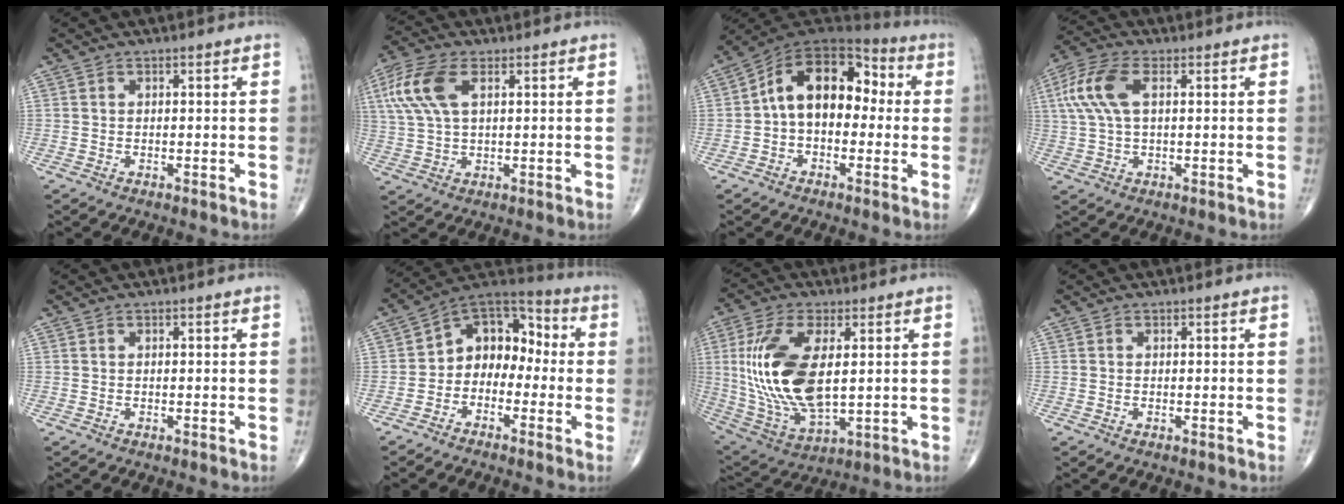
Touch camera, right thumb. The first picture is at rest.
{"total": 10.0, "force": [3.5, 4.9, 8.0], "torque": [-0.195, 0.012, 0.070]}
{"total": 14.7, "force": [0.5, 9.6, 11.1], "torque": [-0.142, 0.052, -0.008]}
{"total": 9.6, "force": [2.4, 4.6, 8.0], "torque": [-0.195, 0.020, 0.044]}
{"total": 0.0}
{"total": 11.1, "force": [-1.4, 8.4, 7.1], "torque": [-0.065, 0.055, -0.045]}
{"total": 19.5, "force": [2.3, 9.5, 16.9], "torque": [-0.355, -0.017, 0.054]}
{"total": 0.0}